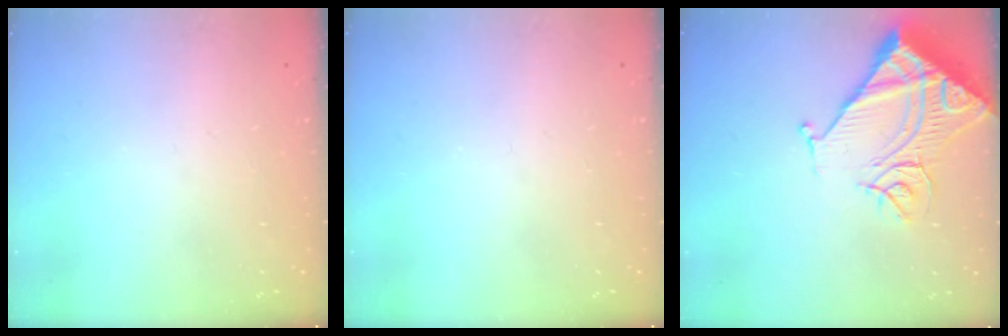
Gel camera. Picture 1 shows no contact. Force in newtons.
{"total": 0.0}
{"total": 16.6, "press": 16.5, "slide": 1.7}